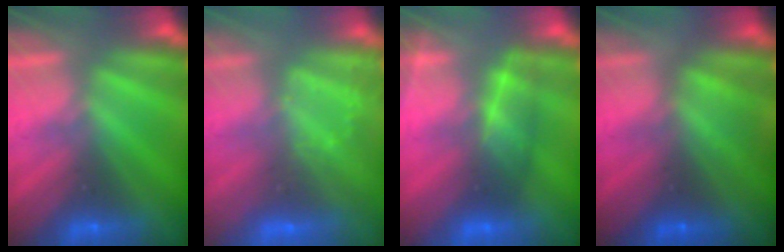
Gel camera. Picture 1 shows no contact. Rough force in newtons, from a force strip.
{"total": 3.4}
{"total": 4.1}
{"total": 1.4}